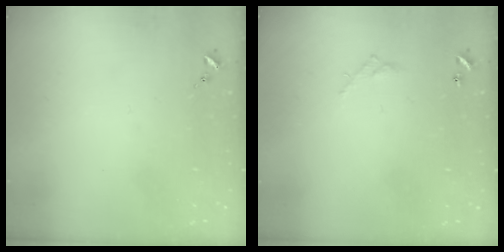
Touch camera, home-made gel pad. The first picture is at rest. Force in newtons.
{"total": 3.8, "press": 3.8, "slide": 0.2}